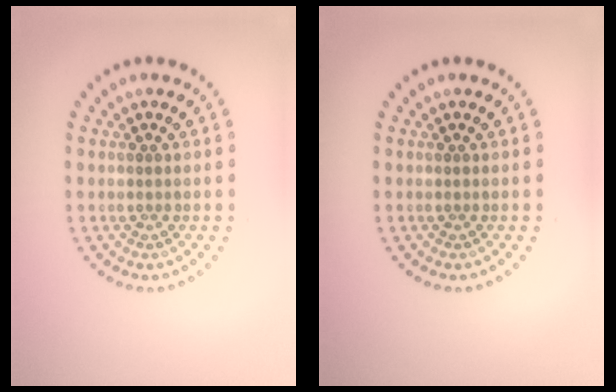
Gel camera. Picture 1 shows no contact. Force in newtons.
{"total": 0.0}